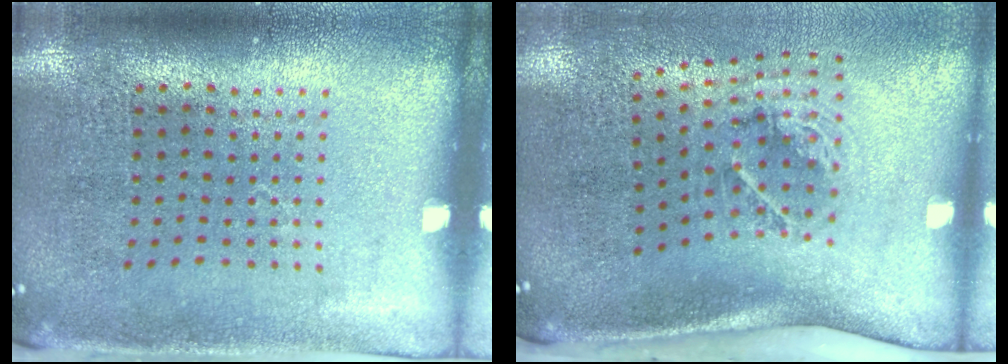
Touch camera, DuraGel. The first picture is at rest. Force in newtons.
{"total": 2.1, "press": 1.3, "slide": 1.7}